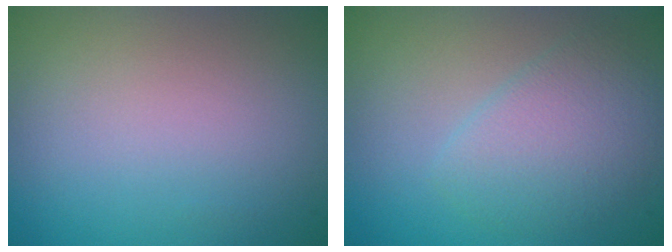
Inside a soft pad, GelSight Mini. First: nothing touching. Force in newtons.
{"total": 3.9, "press": 3.9, "slide": 0.1}